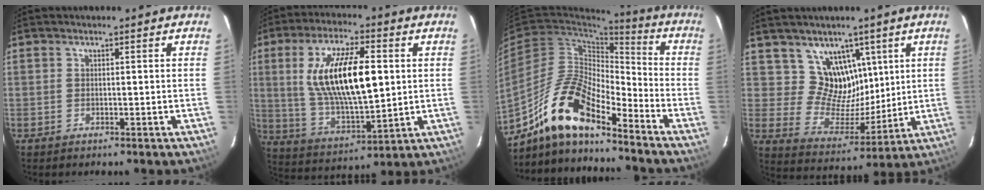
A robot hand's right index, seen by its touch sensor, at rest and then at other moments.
{"total": 18.7, "force": [3.3, 7.0, 17.0], "torque": [-0.321, 0.003, 0.072]}
{"total": 15.6, "force": [-11.6, 4.3, 9.6], "torque": [-0.184, -0.002, -0.225]}
{"total": 11.0, "force": [6.1, 8.5, 3.4], "torque": [-0.052, -0.009, 0.124]}